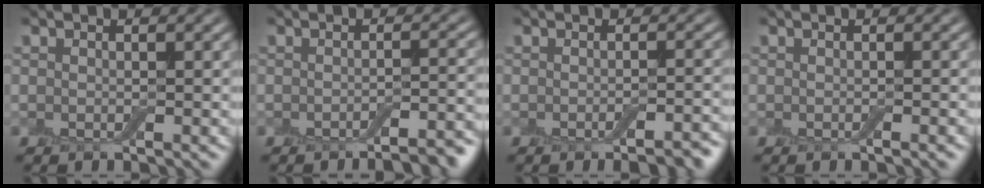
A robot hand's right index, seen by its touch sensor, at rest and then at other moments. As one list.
[{"total": 3.3, "force": [-2.4, 0.7, 2.1], "torque": [-0.023, 0.003, -0.035]}, {"total": 3.0, "force": [-1.7, 0.8, 2.3], "torque": [-0.028, -0.002, -0.022]}, {"total": 0.7, "force": [-0.3, 0.0, 0.6], "torque": [-0.007, 0.001, -0.005]}]